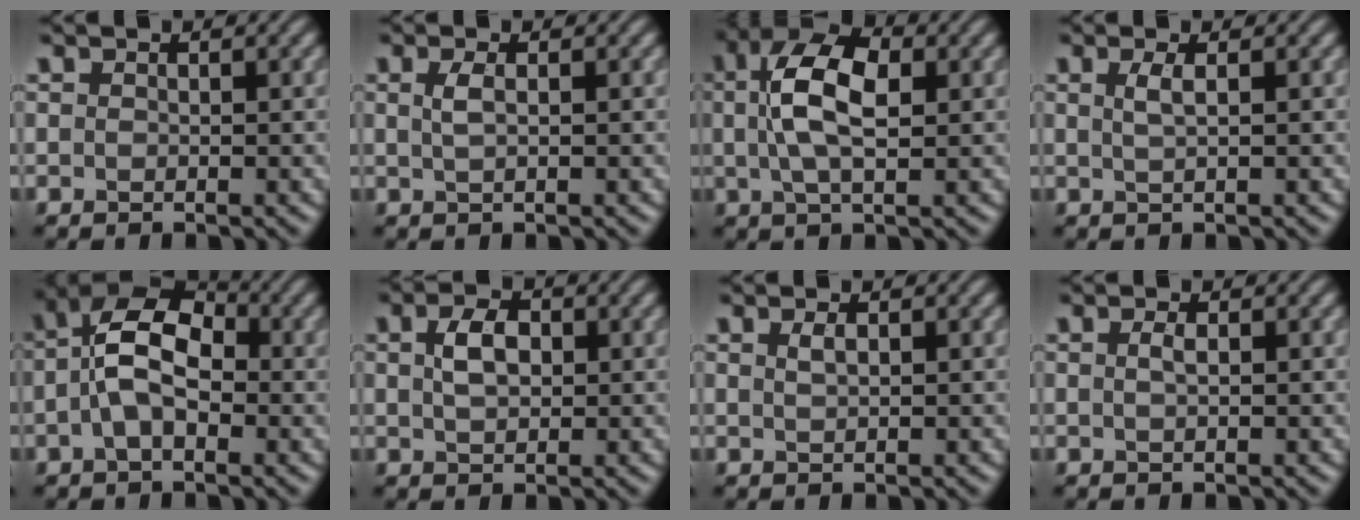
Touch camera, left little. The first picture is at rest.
{"total": 1.3, "force": [0.3, 0.5, 1.2], "torque": [-0.025, 0.002, 0.007]}
{"total": 6.9, "force": [1.0, 3.3, 5.9], "torque": [-0.115, 0.012, 0.012]}
{"total": 1.6, "force": [0.4, 0.5, 1.4], "torque": [-0.026, 0.002, 0.005]}
{"total": 6.8, "force": [-0.5, 3.8, 5.6], "torque": [-0.110, 0.019, -0.023]}
{"total": 3.0, "force": [0.6, 1.9, 2.3], "torque": [-0.047, 0.004, 0.010]}
{"total": 0.9, "force": [0.4, 0.3, 0.8], "torque": [-0.017, 0.002, 0.009]}
{"total": 0.9, "force": [0.1, 0.2, 0.8], "torque": [-0.018, 0.003, 0.003]}